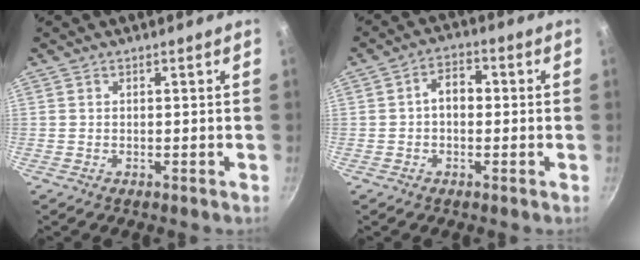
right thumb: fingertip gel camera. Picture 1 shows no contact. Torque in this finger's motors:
{"motor_torque": [0.64, 1.16, 0.88, -0.35, 0.04]}